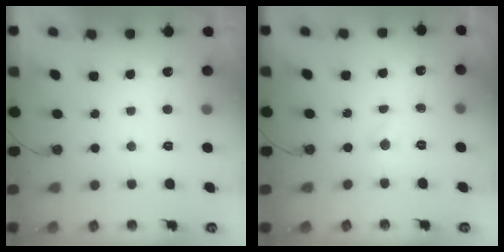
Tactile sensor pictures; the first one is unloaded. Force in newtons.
{"total": 2.9, "press": 2.9, "slide": 0.3}